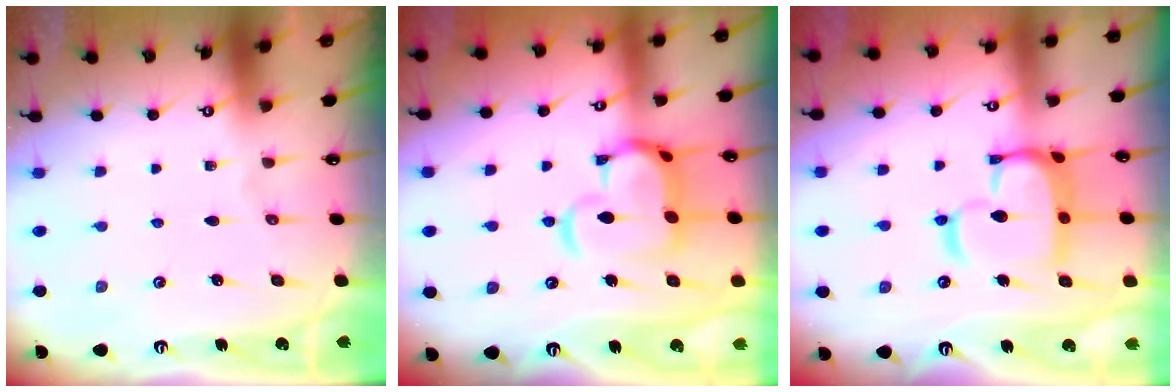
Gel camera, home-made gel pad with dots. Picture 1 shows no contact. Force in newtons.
{"total": 9.0, "press": 8.9, "slide": 1.4}
{"total": 12.2, "press": 12.1, "slide": 1.2}